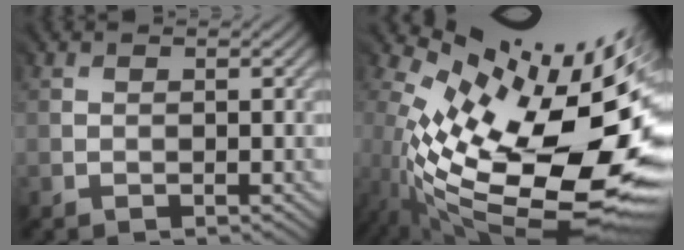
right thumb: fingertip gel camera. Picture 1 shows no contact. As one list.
[{"total": 16.4, "force": [-0.6, 7.1, 14.8], "torque": [-0.268, -0.042, 0.003]}]